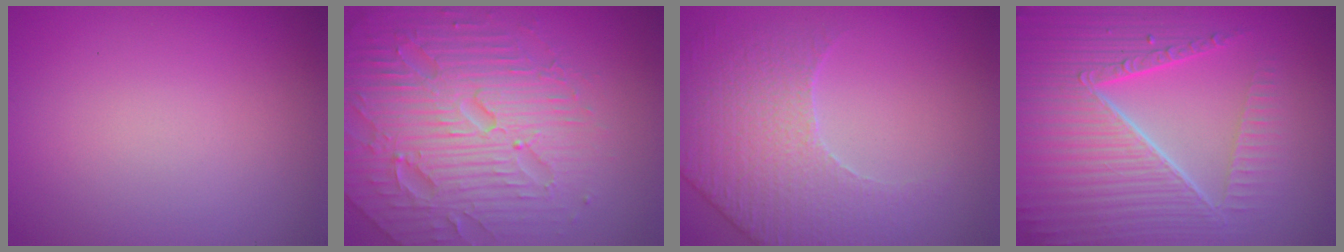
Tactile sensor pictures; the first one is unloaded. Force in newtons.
{"total": 7.4, "press": 7.2, "slide": 1.7}
{"total": 4.4, "press": 4.2, "slide": 1.2}
{"total": 8.9, "press": 6.1, "slide": 6.5}